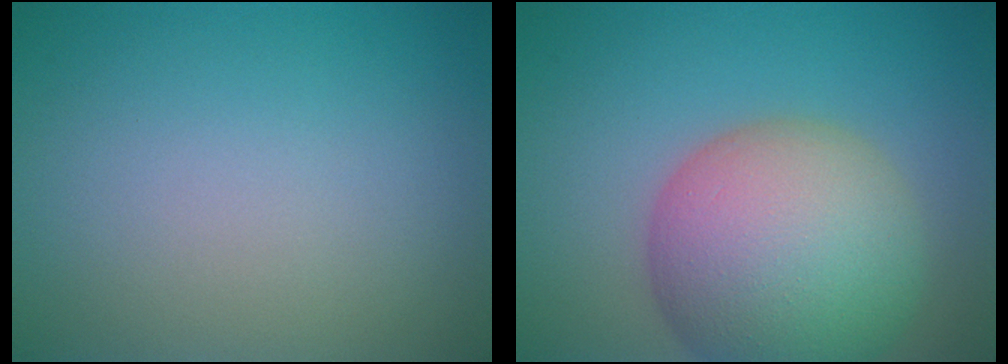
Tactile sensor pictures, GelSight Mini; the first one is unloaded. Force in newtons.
{"total": 11.4, "press": 11.4, "slide": 0.8}